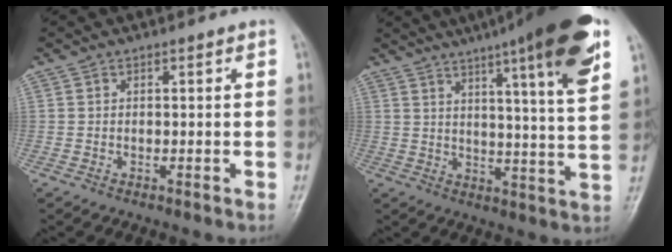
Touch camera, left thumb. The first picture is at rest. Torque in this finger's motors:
{"motor_torque": [3.57, 1.36, 1.76, -1.01, 0.46]}